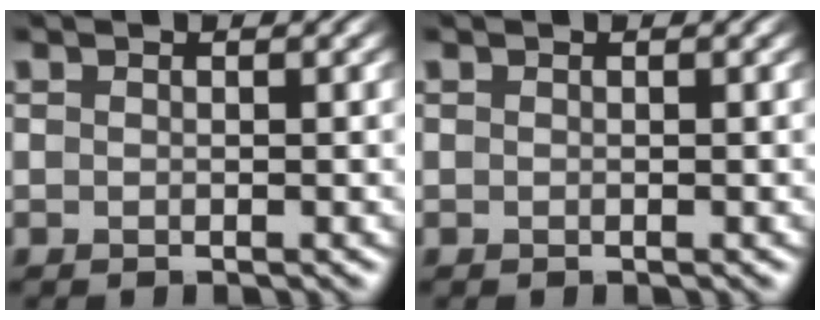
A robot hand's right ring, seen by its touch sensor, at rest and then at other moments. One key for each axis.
{"total": 0.0}